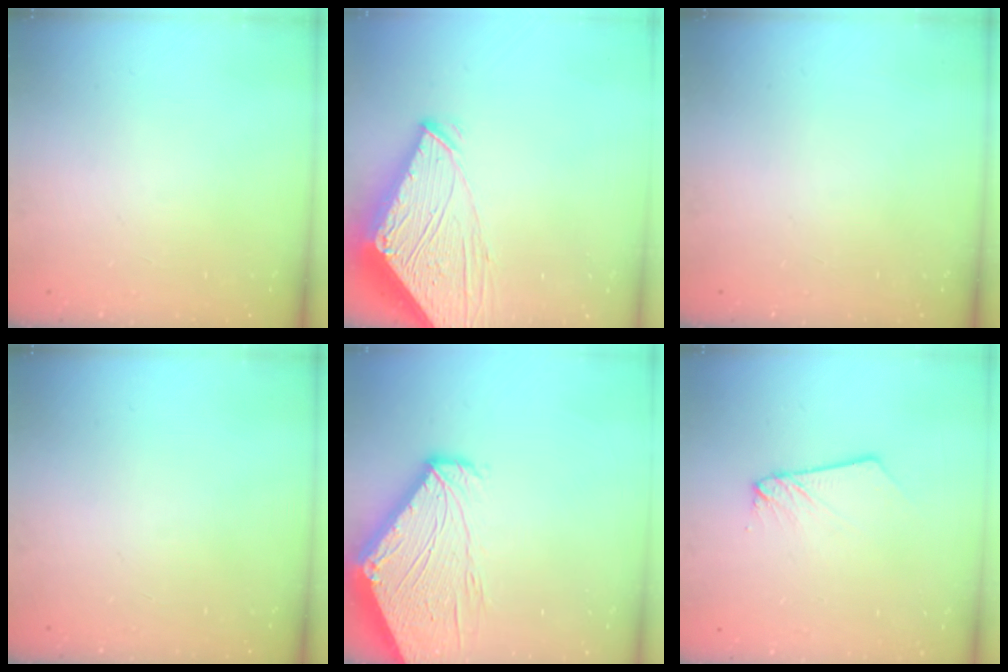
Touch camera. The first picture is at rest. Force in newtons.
{"total": 11.3, "press": 11.3, "slide": 1.1}
{"total": 0.0}
{"total": 0.0}
{"total": 16.9, "press": 16.8, "slide": 1.7}
{"total": 2.5, "press": 2.5, "slide": 0.3}